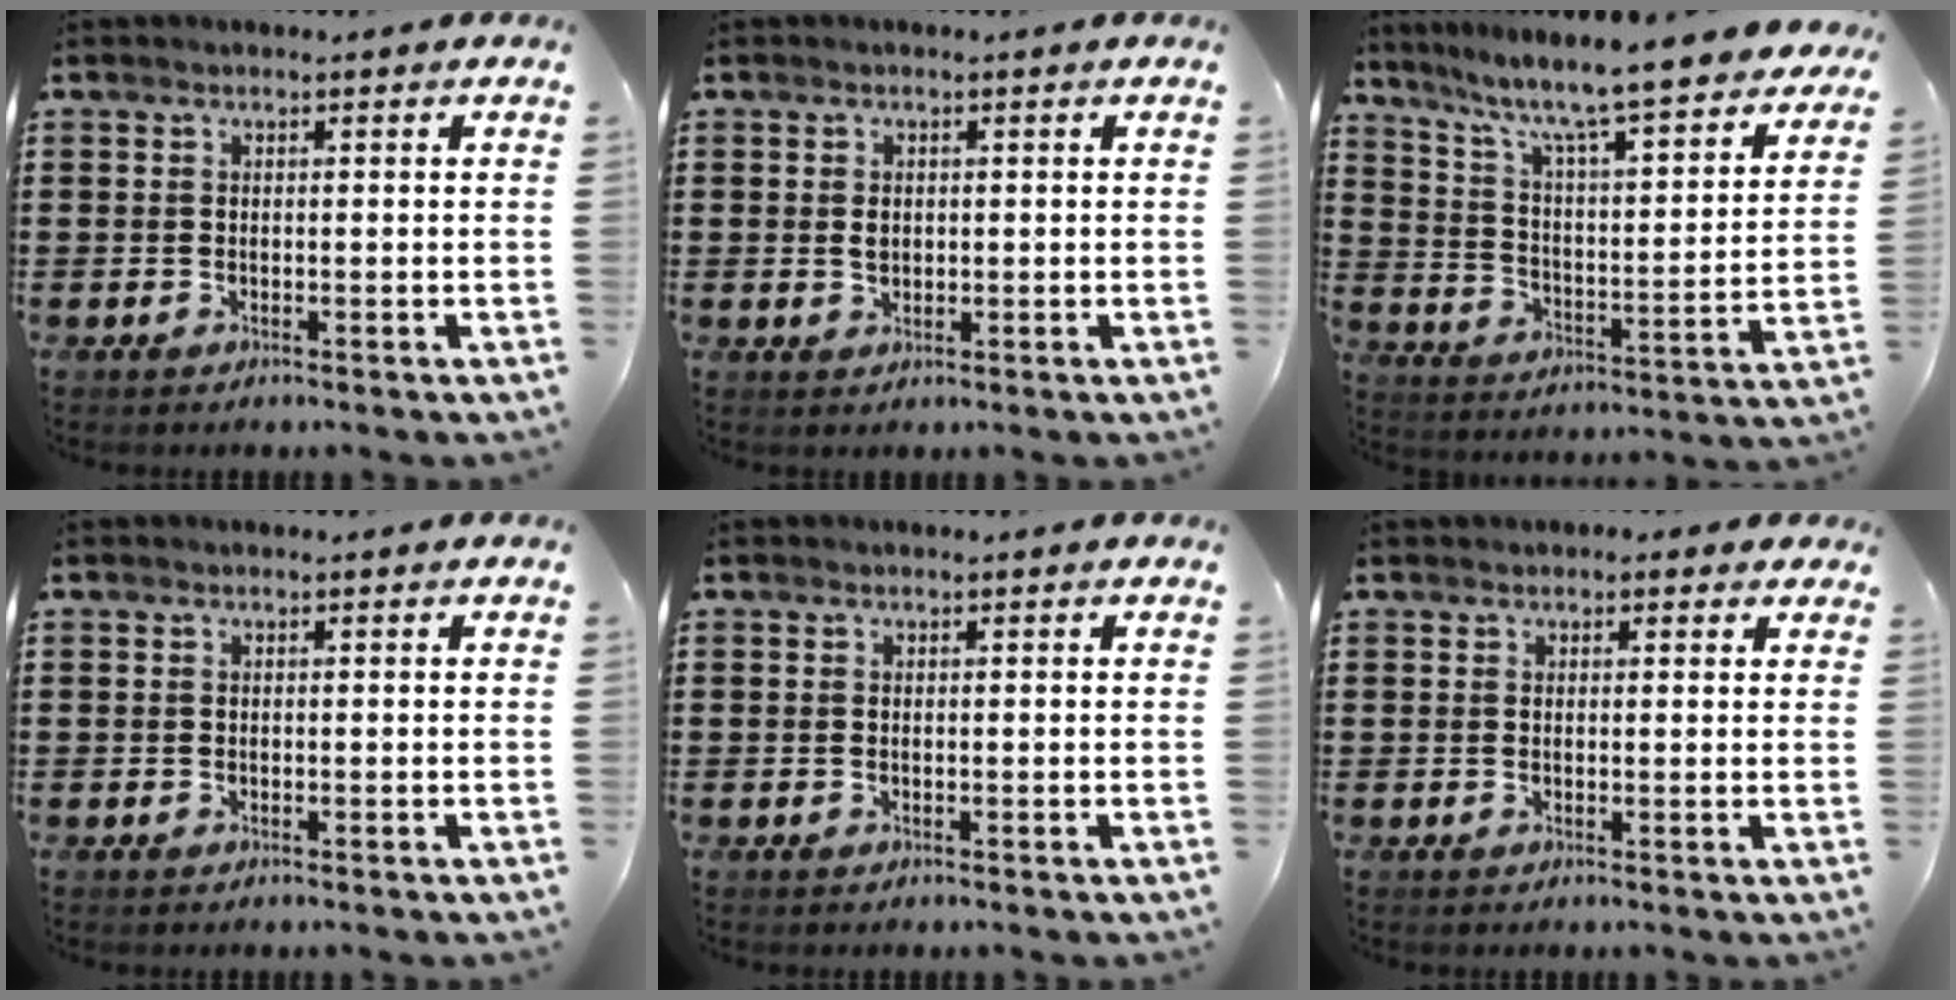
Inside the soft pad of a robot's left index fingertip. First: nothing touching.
{"total": 1.4, "force": [0.2, 1.1, 0.9], "torque": [-0.021, 0.007, 0.003]}
{"total": 8.0, "force": [7.0, -0.4, 3.9], "torque": [-0.107, -0.060, 0.110]}
{"total": 0.0}
{"total": 0.0}
{"total": 1.3, "force": [1.0, 0.7, 0.3], "torque": [-0.010, 0.007, 0.018]}